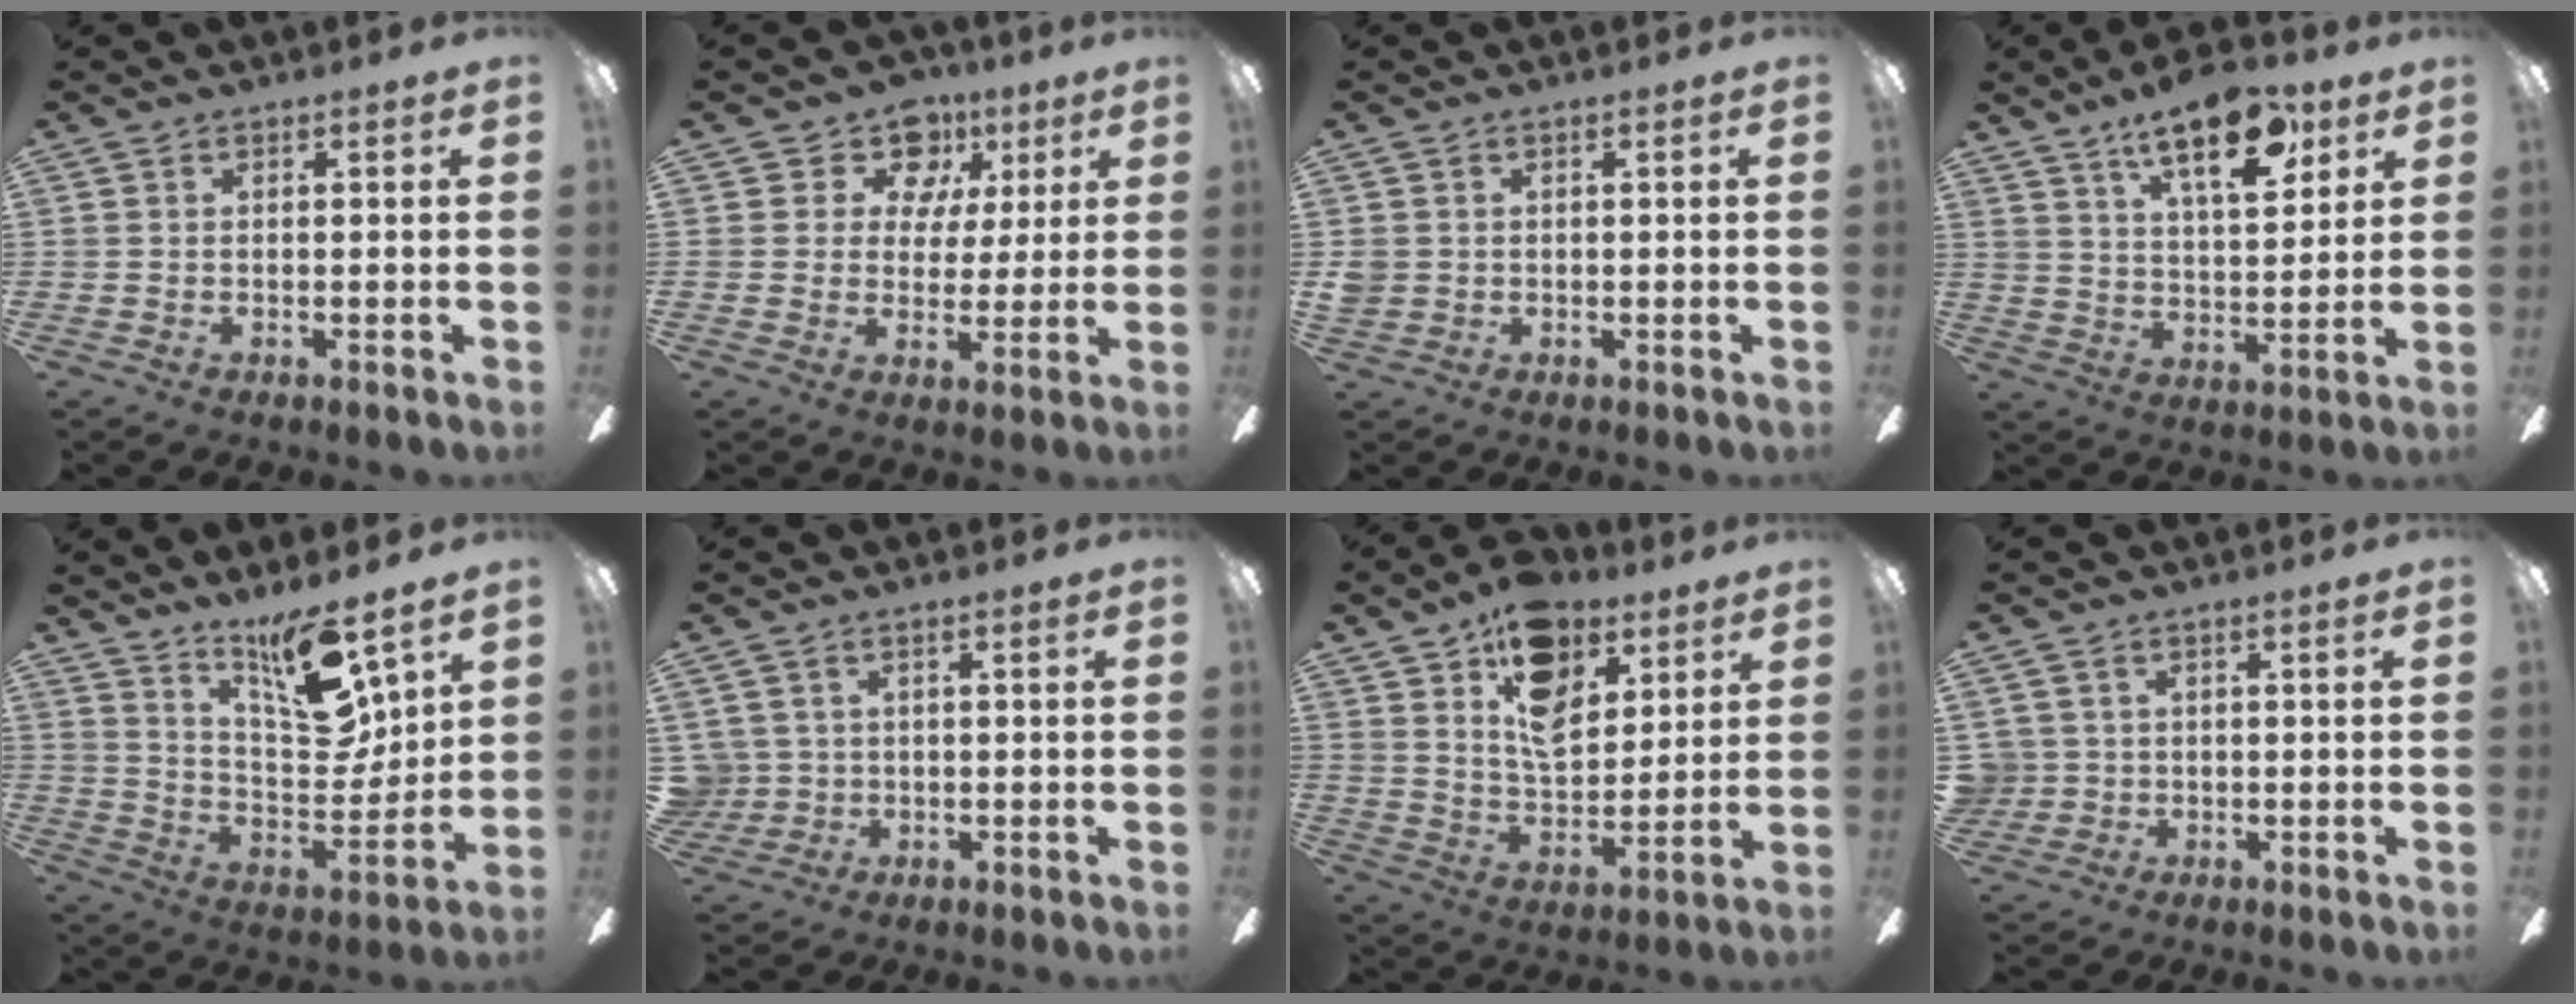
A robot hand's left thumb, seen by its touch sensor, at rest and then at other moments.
{"total": 10.6, "force": [5.8, 7.9, 3.9], "torque": [-0.061, -0.024, 0.107]}
{"total": 2.3, "force": [0.3, 2.1, 0.7], "torque": [-0.015, 0.004, 0.006]}
{"total": 15.7, "force": [10.2, 6.4, 10.0], "torque": [-0.157, -0.043, 0.170]}
{"total": 15.3, "force": [11.1, 4.7, 9.4], "torque": [-0.146, -0.078, 0.191]}
{"total": 4.0, "force": [1.1, 3.9, 0.3], "torque": [-0.026, 0.010, 0.022]}
{"total": 16.2, "force": [9.6, 9.4, 8.9], "torque": [-0.139, -0.039, 0.173]}
{"total": 3.4, "force": [0.7, 3.3, 0.2], "torque": [-0.023, 0.007, 0.013]}